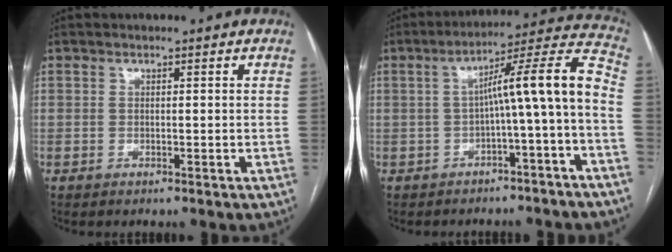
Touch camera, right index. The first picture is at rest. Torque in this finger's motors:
{"motor_torque": [0.88, -0.49, 0.53, 0.14]}